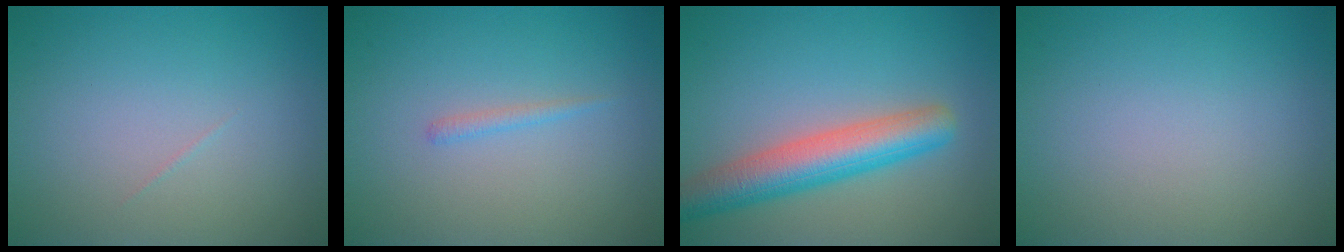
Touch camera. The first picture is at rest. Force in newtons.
{"total": 0.8, "press": 0.8, "slide": 0.1}
{"total": 6.1, "press": 6.1, "slide": 0.3}
{"total": 0.0}